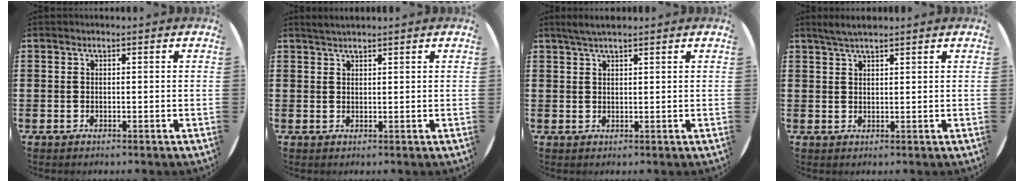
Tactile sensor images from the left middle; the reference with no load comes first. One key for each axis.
{"total": 1.3, "fx": 1.3, "fy": 0.1, "fz": 0.2, "tx": -0.005, "ty": 0.002, "tz": 0.025}
{"total": 2.3, "fx": 1.9, "fy": 0.3, "fz": 1.2, "tx": -0.026, "ty": 0.004, "tz": 0.034}
{"total": 2.5, "fx": 2.2, "fy": 0.3, "fz": 1.2, "tx": -0.025, "ty": 0.004, "tz": 0.040}